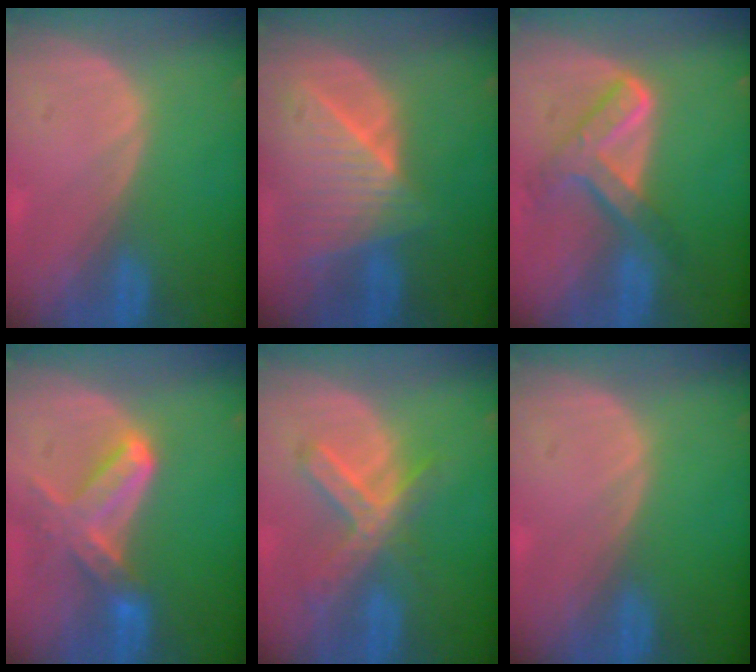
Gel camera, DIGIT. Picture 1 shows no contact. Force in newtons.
{"total": 9.0, "press": 8.0, "slide": 4.0}
{"total": 7.6, "press": 6.3, "slide": 4.2}
{"total": 6.8, "press": 6.6, "slide": 1.7}
{"total": 7.0, "press": 6.1, "slide": 3.6}
{"total": 0.0}